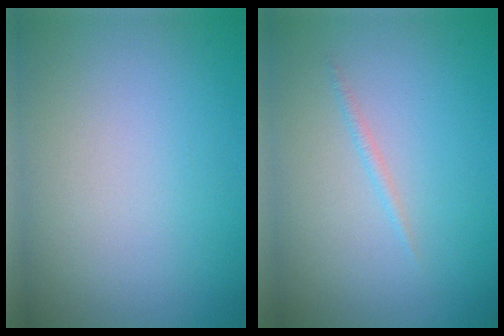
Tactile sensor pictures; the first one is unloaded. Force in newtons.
{"total": 0.6, "press": 0.6, "slide": 0.1}